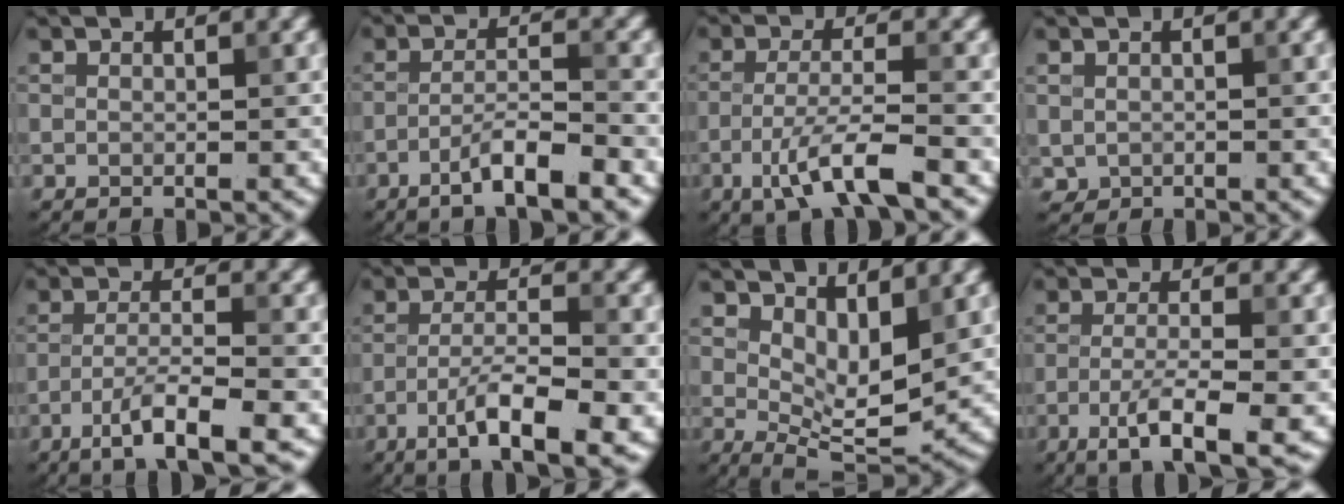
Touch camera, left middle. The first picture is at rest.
{"total": 4.5, "force": [-2.7, 0.5, 3.5], "torque": [-0.061, 0.008, -0.055]}
{"total": 5.2, "force": [-2.8, 1.0, 4.3], "torque": [-0.084, -0.001, -0.057]}
{"total": 0.8, "force": [0.0, 0.7, 0.2], "torque": [-0.002, -0.006, 0.002]}
{"total": 5.1, "force": [-2.9, 0.7, 4.1], "torque": [-0.071, 0.002, -0.058]}
{"total": 7.1, "force": [-3.3, 1.6, 6.0], "torque": [-0.103, 0.004, -0.058]}
{"total": 5.0, "force": [1.8, 2.2, 4.1], "torque": [-0.063, -0.015, 0.035]}
{"total": 5.7, "force": [-2.6, 1.1, 4.9], "torque": [-0.087, -0.001, -0.050]}